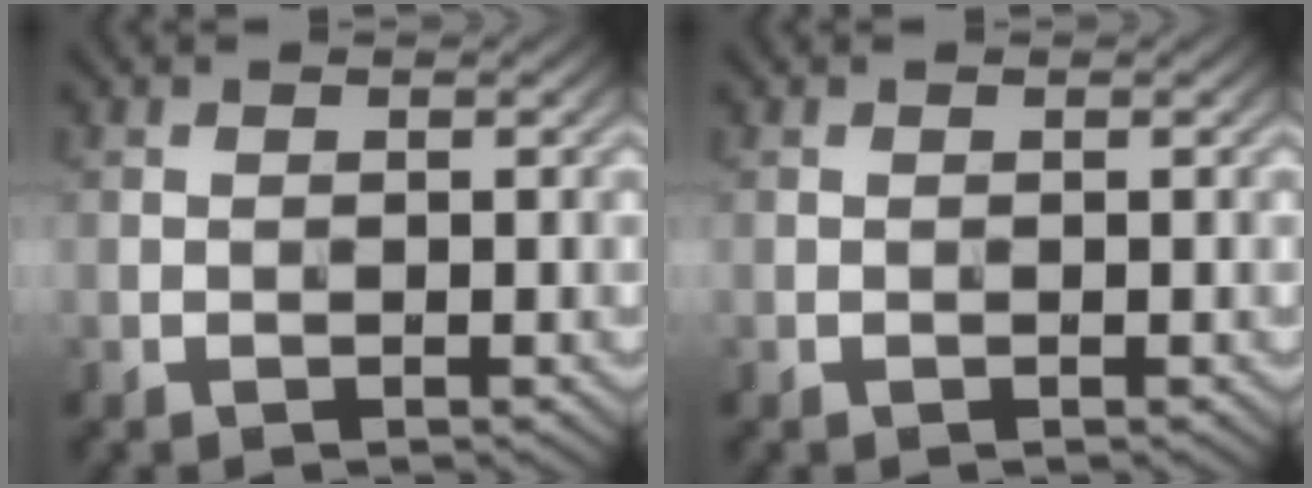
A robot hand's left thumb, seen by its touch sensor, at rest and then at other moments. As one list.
[{"total": 0.0}]